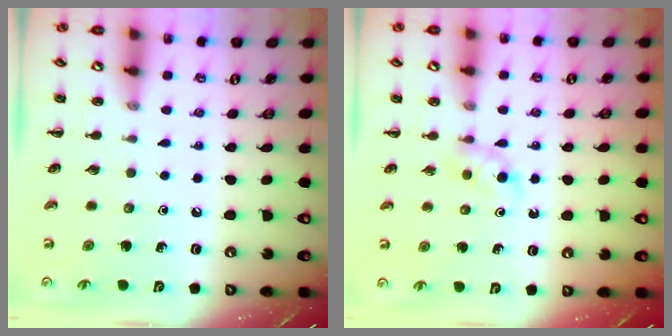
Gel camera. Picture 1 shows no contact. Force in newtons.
{"total": 3.3, "press": 3.0, "slide": 1.3}